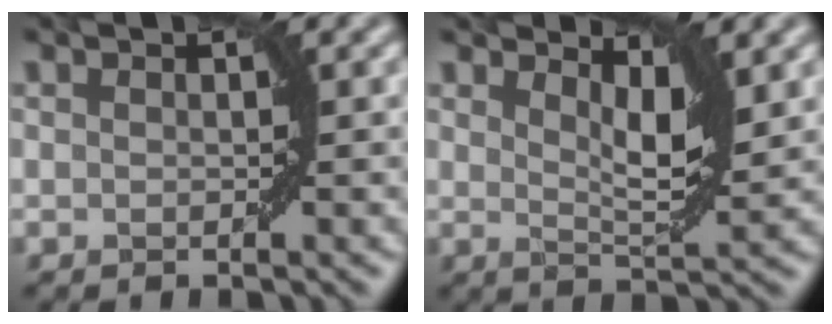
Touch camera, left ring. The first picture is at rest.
{"total": 3.6, "force": [2.0, 0.9, 2.8], "torque": [-0.046, -0.009, 0.032]}